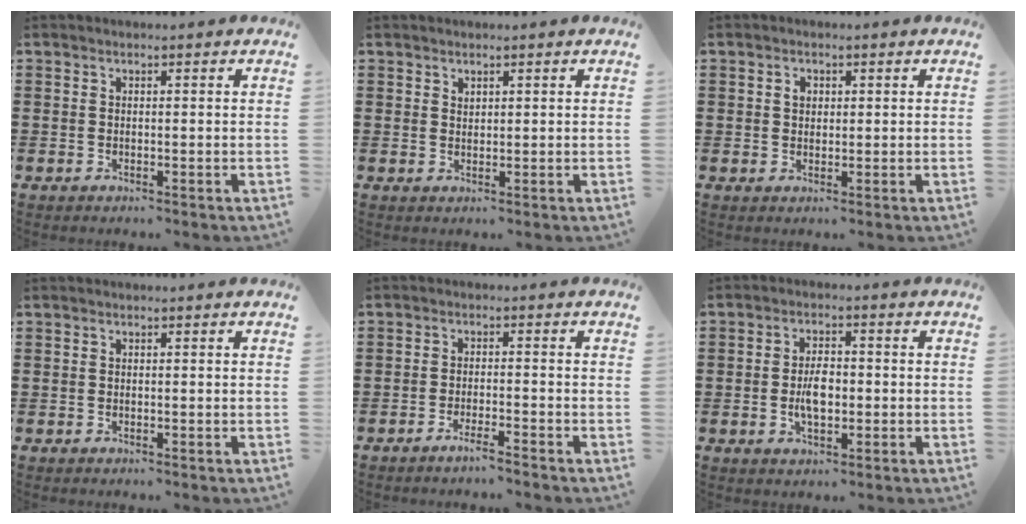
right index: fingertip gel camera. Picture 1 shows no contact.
{"total": 1.1, "force": [0.9, 0.5, 0.1], "torque": [-0.003, 0.002, 0.019]}
{"total": 1.6, "force": [0.5, 1.2, 0.9], "torque": [-0.021, 0.008, 0.009]}
{"total": 0.0}
{"total": 2.4, "force": [-2.1, -0.3, 1.1], "torque": [-0.018, -0.001, -0.039]}
{"total": 4.9, "force": [-0.6, 2.5, 4.1], "torque": [-0.091, 0.001, -0.015]}